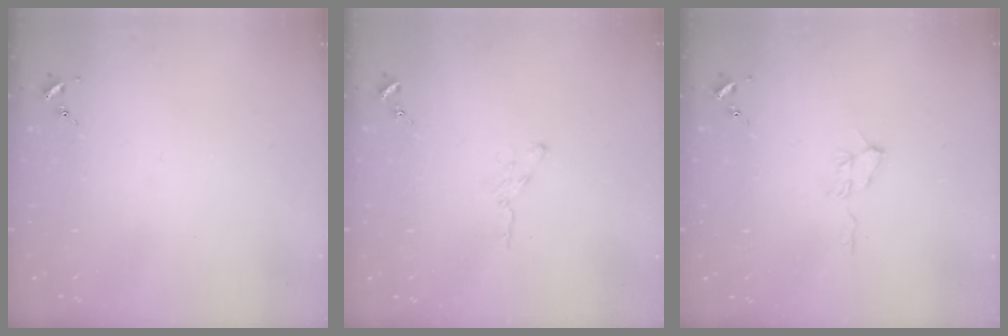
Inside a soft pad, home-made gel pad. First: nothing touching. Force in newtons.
{"total": 3.1, "press": 3.1, "slide": 0.3}
{"total": 6.7, "press": 6.6, "slide": 0.7}